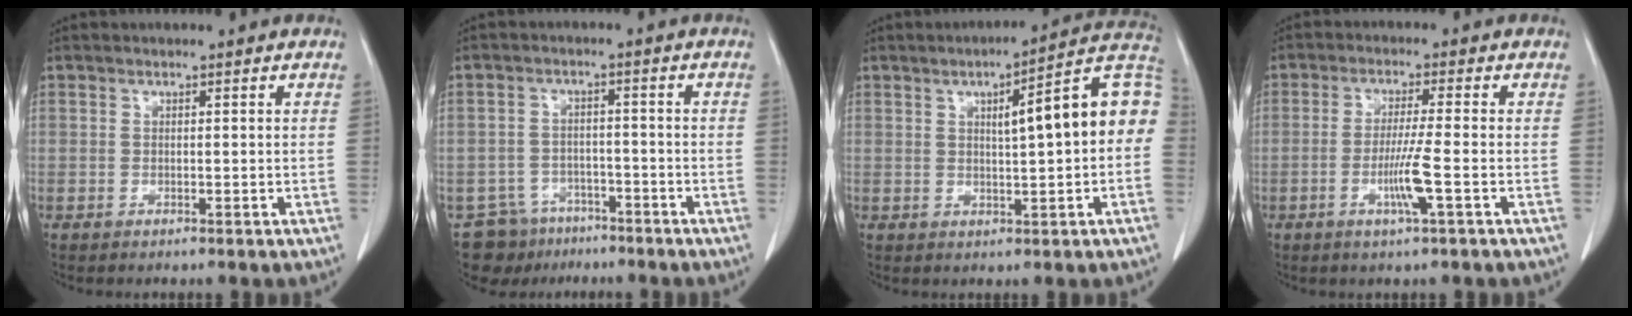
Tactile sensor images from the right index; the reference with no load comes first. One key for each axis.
{"total": 6.8, "fx": -5.2, "fy": 4.4, "fz": 0.0, "tx": 0.007, "ty": 0.018, "tz": -0.081}
{"total": 12.9, "fx": 1.5, "fy": 1.8, "fz": 12.7, "tx": -0.167, "ty": 0.037, "tz": 0.016}
{"total": 5.8, "fx": -1.8, "fy": -0.7, "fz": 5.4, "tx": -0.101, "ty": -0.013, "tz": -0.036}